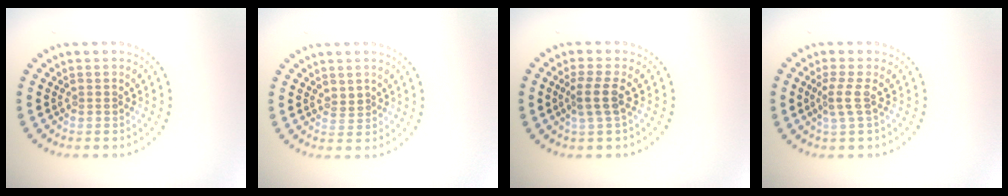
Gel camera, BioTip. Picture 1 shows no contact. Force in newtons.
{"total": 0.9, "press": 0.8, "slide": 0.5}
{"total": 2.4, "press": 1.9, "slide": 1.4}
{"total": 1.8, "press": 1.3, "slide": 1.2}